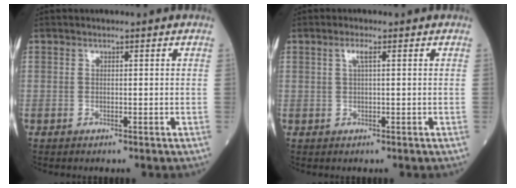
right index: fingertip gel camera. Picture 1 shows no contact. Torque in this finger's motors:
{"motor_torque": [0.13, 0.04, 0.08, 0.03]}